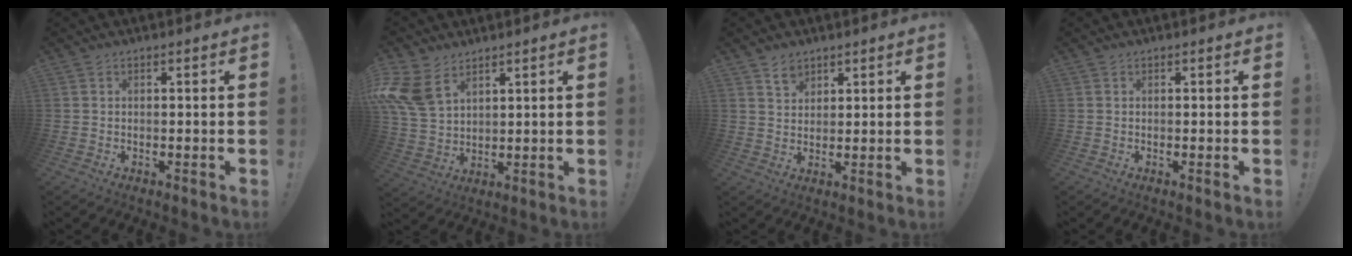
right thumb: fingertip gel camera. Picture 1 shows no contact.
{"total": 12.4, "force": [6.4, 8.1, 7.0], "torque": [-0.151, -0.026, 0.130]}
{"total": 4.1, "force": [3.1, 2.4, 1.1], "torque": [-0.007, -0.018, 0.056]}
{"total": 0.0}